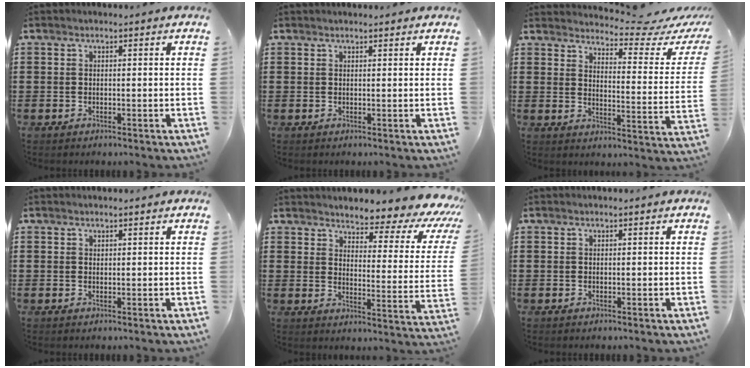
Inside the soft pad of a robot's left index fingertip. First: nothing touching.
{"total": 0.7, "force": [0.7, 0.0, 0.2], "torque": [-0.006, -0.001, 0.013]}
{"total": 5.7, "force": [5.2, 0.4, 2.2], "torque": [-0.038, -0.046, 0.080]}
{"total": 0.6, "force": [0.5, 0.3, 0.1], "torque": [-0.004, 0.001, 0.010]}
{"total": 4.5, "force": [3.9, 0.8, 2.1], "torque": [-0.041, -0.040, 0.056]}
{"total": 0.0}